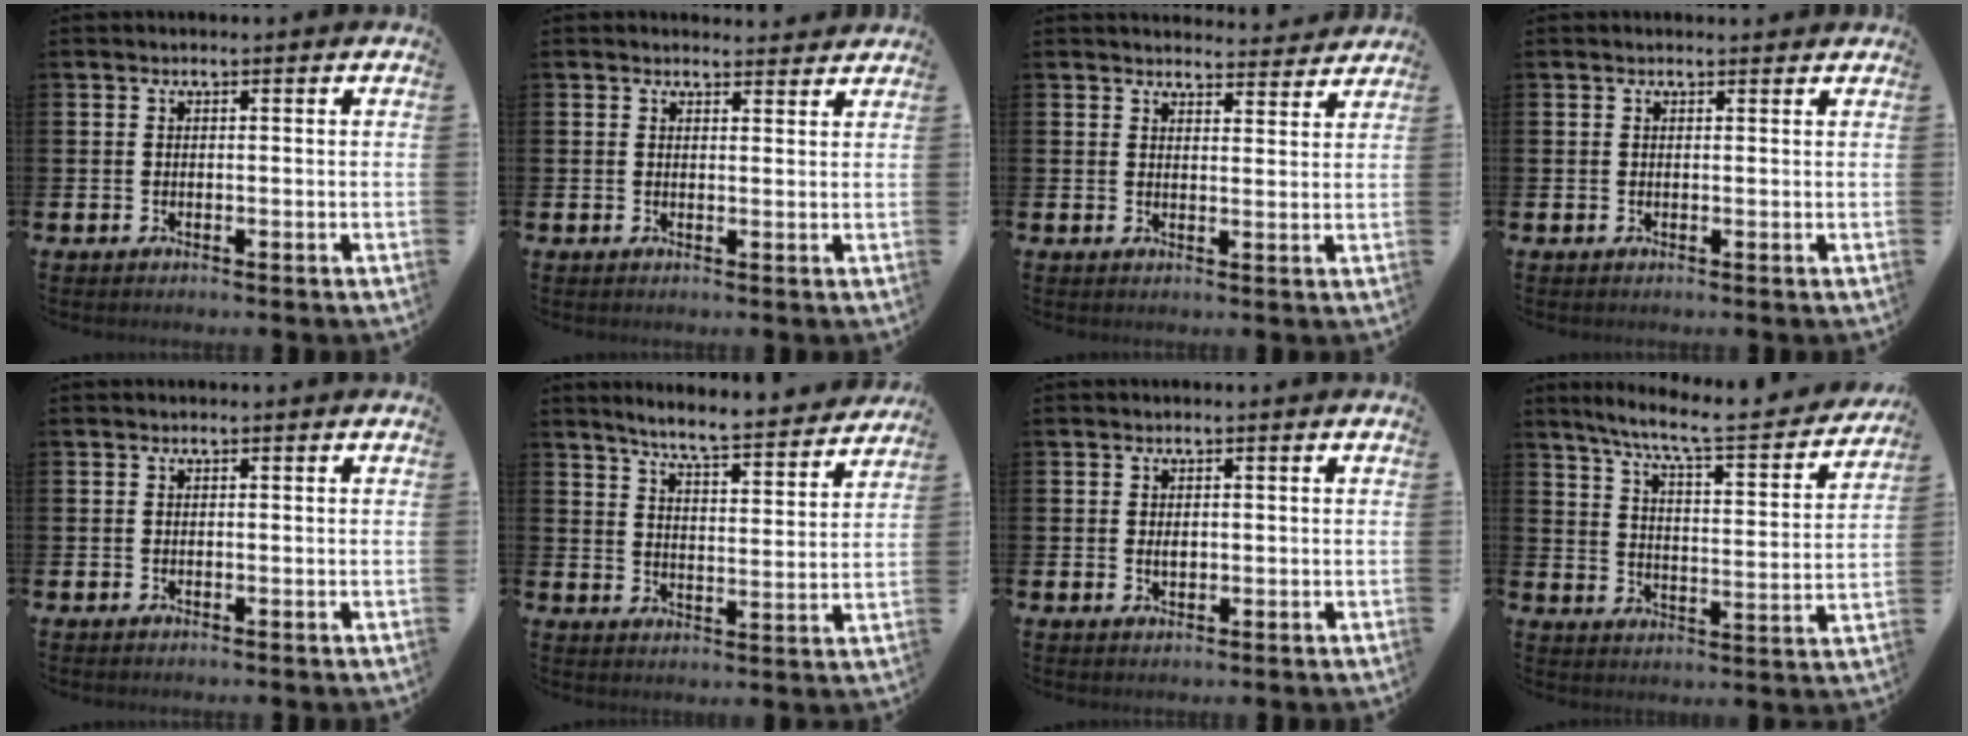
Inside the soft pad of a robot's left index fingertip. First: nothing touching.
{"total": 1.9, "force": [1.8, 0.4, 0.0], "torque": [0.009, -0.010, 0.032]}
{"total": 3.7, "force": [3.7, 0.6, 0.0], "torque": [0.005, -0.025, 0.065]}
{"total": 0.6, "force": [0.6, 0.1, 0.2], "torque": [0.007, -0.003, 0.008]}
{"total": 0.0}
{"total": 6.8, "force": [6.5, -0.2, 2.1], "torque": [-0.059, -0.051, 0.108]}
{"total": 1.0, "force": [0.1, 0.7, 0.8], "torque": [-0.003, 0.000, -0.002]}
{"total": 7.8, "force": [6.8, 0.7, 3.9], "torque": [-0.095, -0.049, 0.108]}